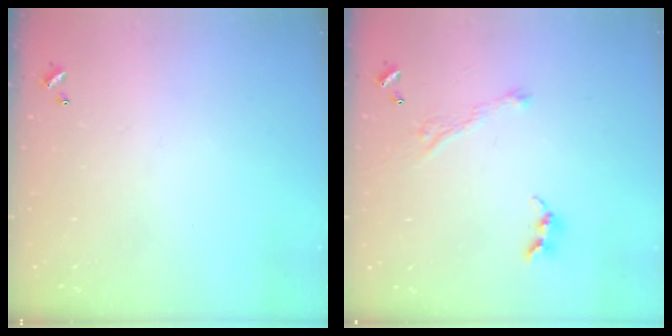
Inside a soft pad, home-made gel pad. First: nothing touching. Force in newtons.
{"total": 3.7, "press": 3.7, "slide": 0.2}